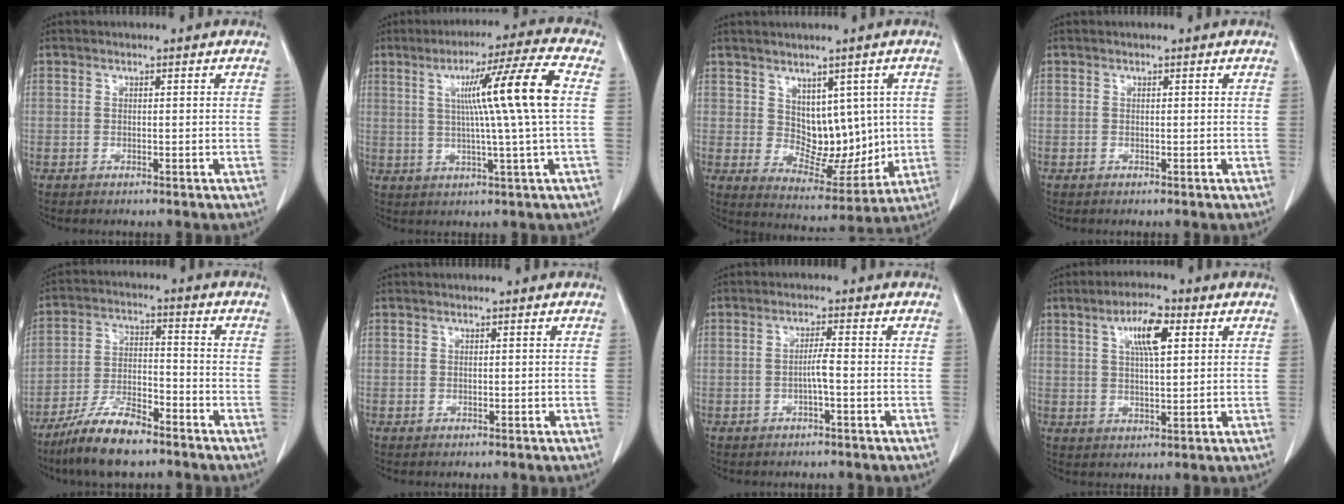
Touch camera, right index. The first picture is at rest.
{"total": 13.1, "force": [2.2, -1.8, 12.8], "torque": [-0.198, 0.012, 0.035]}
{"total": 10.3, "force": [1.8, 6.5, 7.7], "torque": [-0.102, 0.009, 0.052]}
{"total": 0.0}
{"total": 11.2, "force": [-8.3, 2.9, 7.0], "torque": [-0.138, -0.015, -0.153]}
{"total": 0.0}
{"total": 2.7, "force": [-0.7, 0.3, 2.6], "torque": [-0.051, 0.004, -0.011]}
{"total": 7.6, "force": [2.9, 2.1, 6.7], "torque": [-0.122, 0.009, 0.053]}